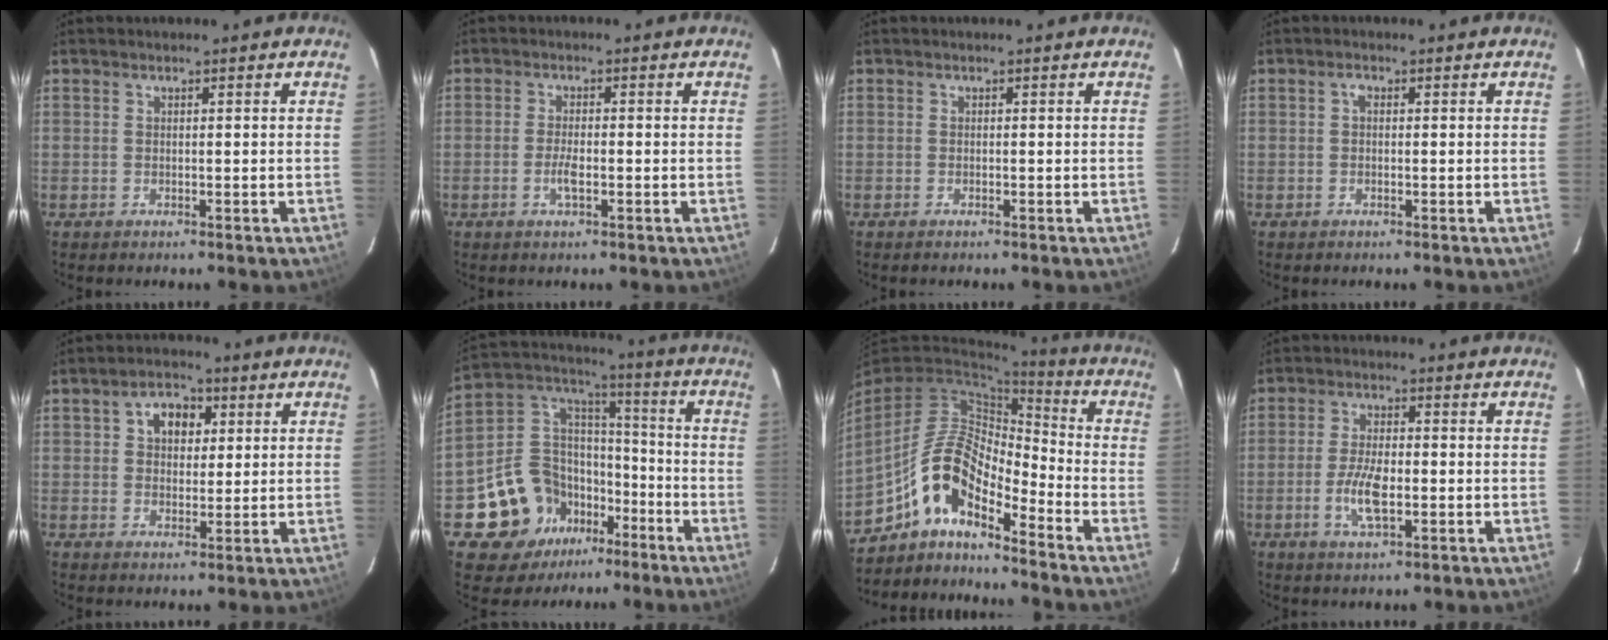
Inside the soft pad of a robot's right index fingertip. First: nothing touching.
{"total": 2.9, "force": [-1.0, 0.9, 2.6], "torque": [-0.055, 0.000, -0.021]}
{"total": 0.0}
{"total": 0.9, "force": [0.2, 0.6, 0.7], "torque": [-0.014, 0.006, 0.000]}
{"total": 6.1, "force": [2.1, 4.3, 3.8], "torque": [-0.059, 0.020, 0.037]}
{"total": 15.4, "force": [-8.8, 11.8, 4.6], "torque": [-0.118, 0.061, -0.139]}
{"total": 10.3, "force": [-7.1, 3.5, 6.6], "torque": [-0.132, 0.018, -0.143]}
{"total": 6.8, "force": [-1.8, 2.6, 6.1], "torque": [-0.126, -0.002, -0.036]}